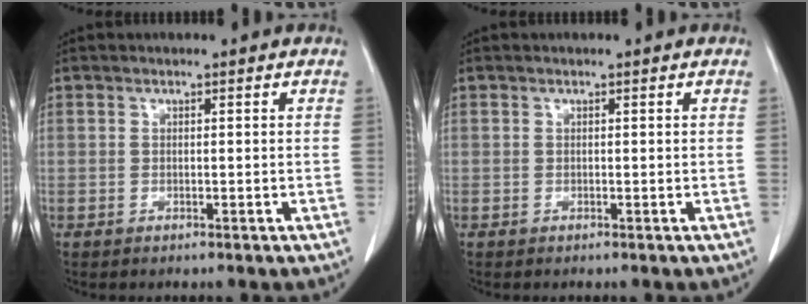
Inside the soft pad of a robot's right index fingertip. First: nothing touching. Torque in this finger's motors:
{"motor_torque": [0.00, 0.00, 0.00, 0.01]}